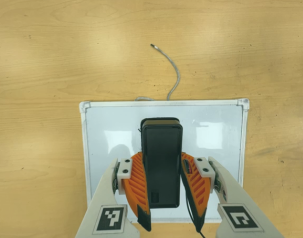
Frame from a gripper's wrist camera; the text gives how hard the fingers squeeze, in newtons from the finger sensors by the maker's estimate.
{"total": 7.2, "left": 6.1, "right": 8.2}